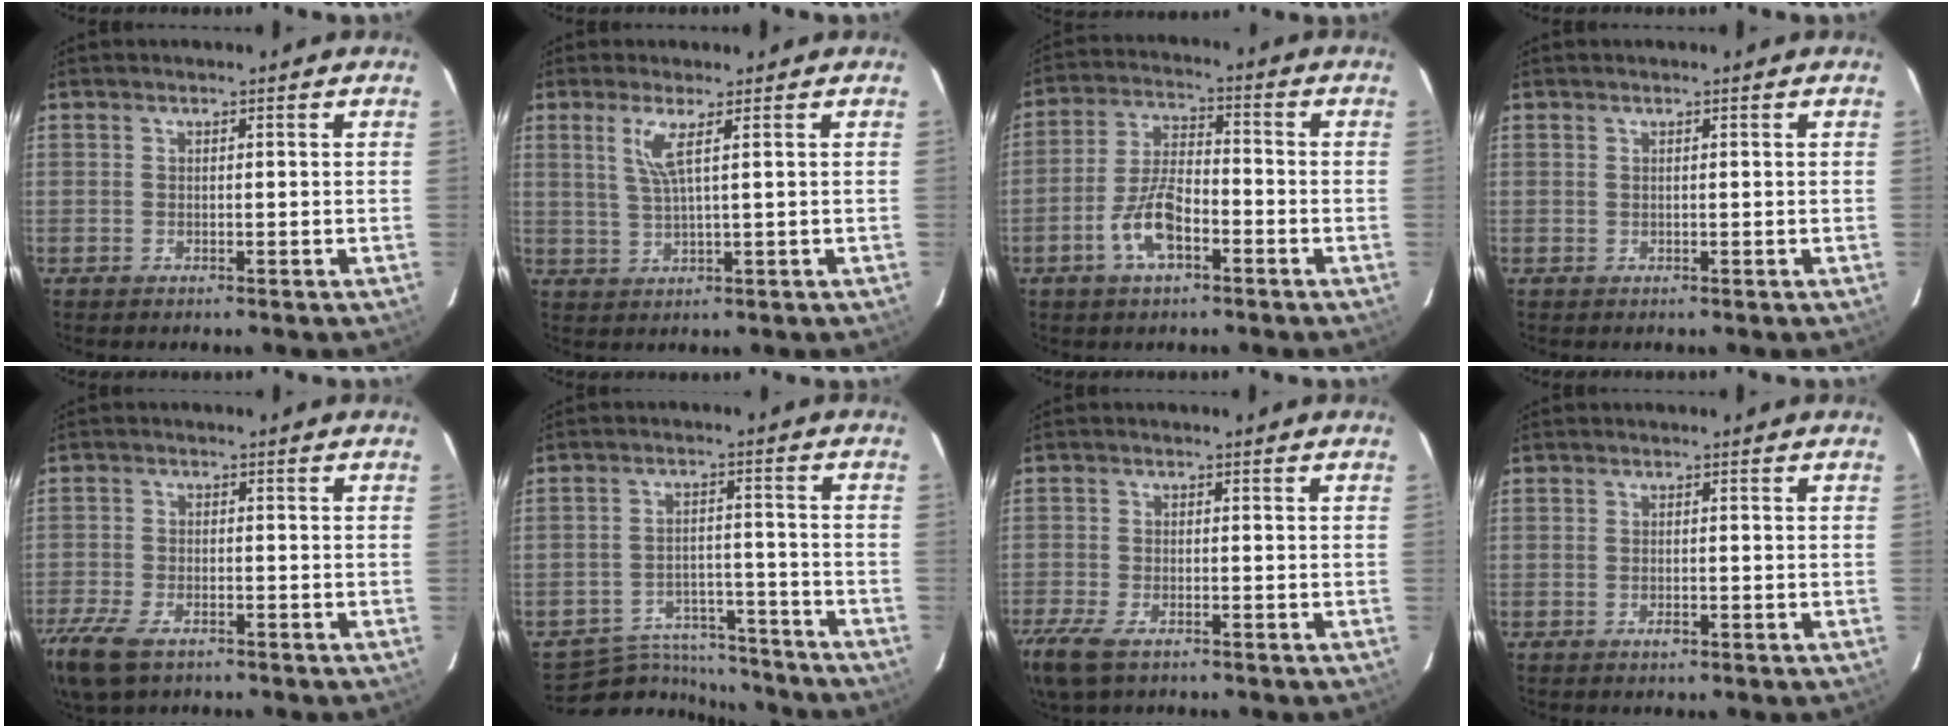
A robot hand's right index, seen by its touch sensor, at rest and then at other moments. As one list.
[{"total": 3.9, "force": [1.6, -0.3, 3.5], "torque": [-0.070, -0.004, 0.035]}, {"total": 8.8, "force": [-4.4, 3.4, 6.7], "torque": [-0.144, 0.006, -0.081]}, {"total": 0.0}, {"total": 12.2, "force": [-8.3, 5.3, 7.1], "torque": [-0.186, -0.042, -0.156]}, {"total": 11.2, "force": [-10.3, 4.0, 1.6], "torque": [-0.044, 0.020, -0.147]}, {"total": 9.3, "force": [-6.3, 3.5, 5.8], "torque": [-0.148, -0.034, -0.122]}, {"total": 1.4, "force": [-0.9, 0.7, 0.9], "torque": [-0.019, -0.001, -0.015]}]